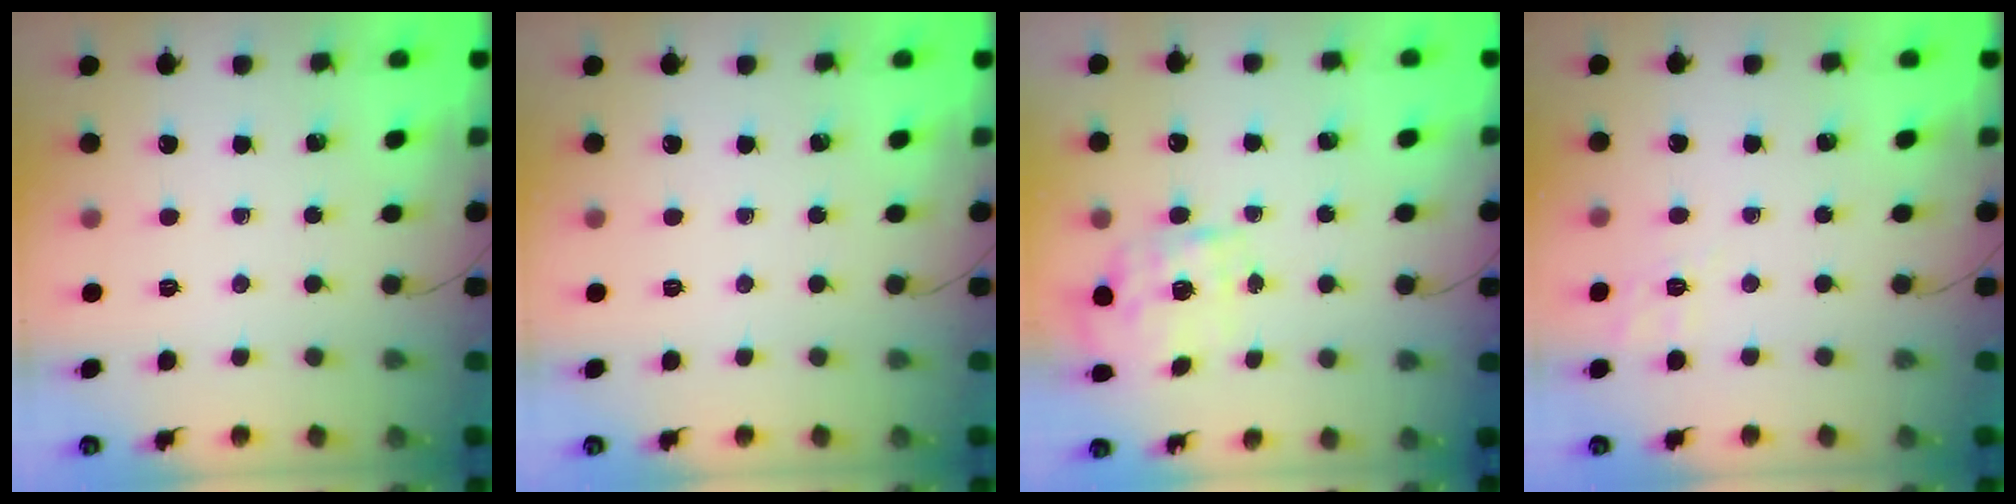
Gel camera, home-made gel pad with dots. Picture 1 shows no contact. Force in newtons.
{"total": 0.0}
{"total": 2.3, "press": 2.3, "slide": 0.5}
{"total": 1.9, "press": 0.7, "slide": 1.7}